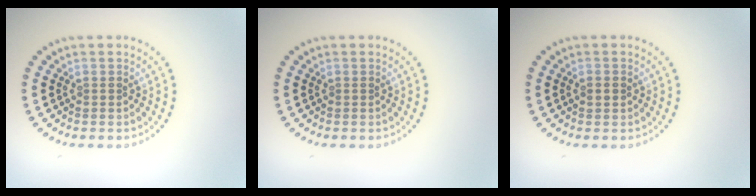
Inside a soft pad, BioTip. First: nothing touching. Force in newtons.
{"total": 0.0}
{"total": 1.3, "press": 1.3, "slide": 0.2}